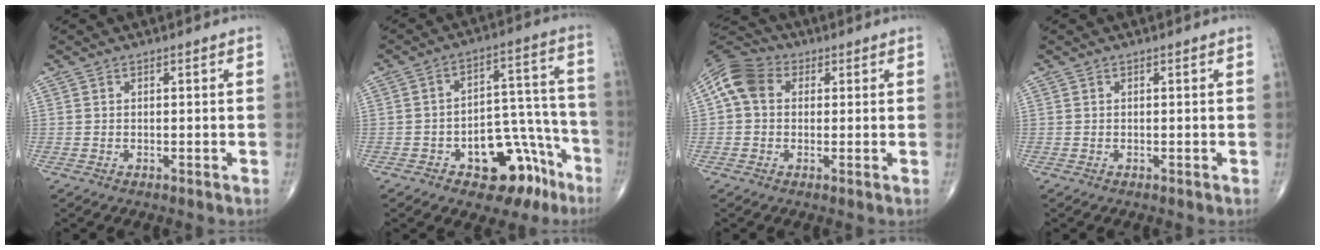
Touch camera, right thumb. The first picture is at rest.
{"total": 15.1, "force": [-8.1, 8.3, 9.7], "torque": [-0.074, 0.082, -0.106]}
{"total": 8.7, "force": [1.7, 6.8, 5.2], "torque": [-0.098, 0.023, 0.019]}
{"total": 0.0}